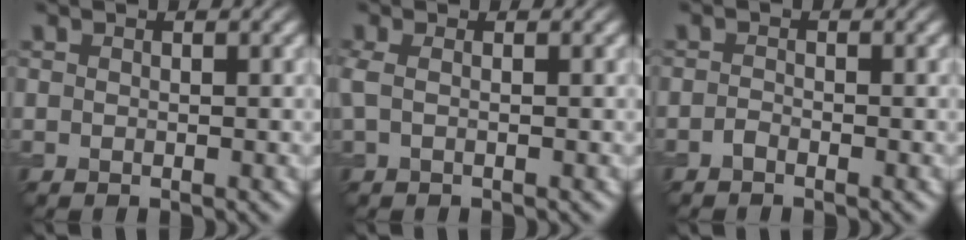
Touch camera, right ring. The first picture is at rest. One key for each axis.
{"total": 1.2, "fx": 0.1, "fy": 0.4, "fz": 1.1, "tx": -0.028, "ty": 0.002, "tz": -0.002}
{"total": 0.7, "fx": -0.5, "fy": 0.2, "fz": 0.4, "tx": -0.009, "ty": 0.001, "tz": -0.012}